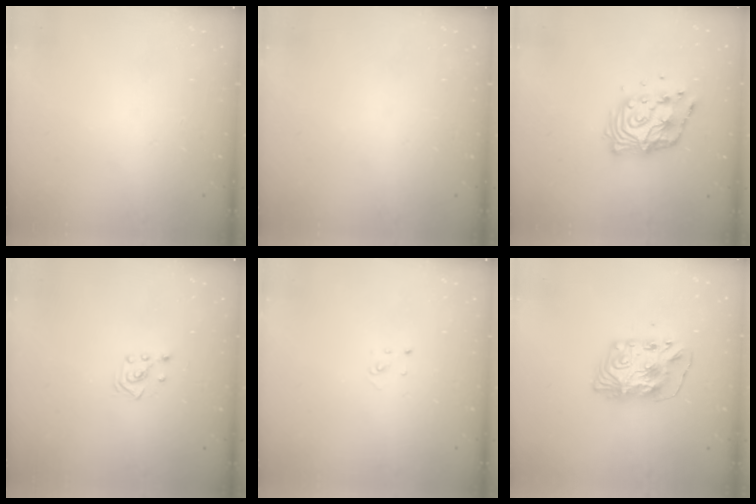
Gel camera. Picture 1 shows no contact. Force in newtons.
{"total": 0.0}
{"total": 12.3, "press": 12.3, "slide": 1.1}
{"total": 2.3, "press": 2.2, "slide": 0.7}
{"total": 2.0, "press": 2.0, "slide": 0.1}
{"total": 9.4, "press": 9.4, "slide": 0.8}